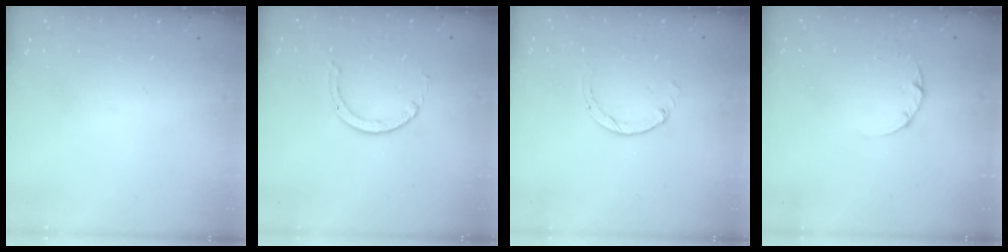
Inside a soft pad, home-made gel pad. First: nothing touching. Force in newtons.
{"total": 1.5, "press": 1.5, "slide": 0.2}
{"total": 0.0}
{"total": 2.2, "press": 2.2, "slide": 0.3}